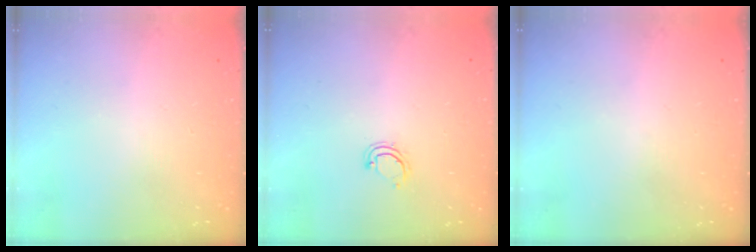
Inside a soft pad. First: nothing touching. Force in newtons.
{"total": 3.9, "press": 3.9, "slide": 0.3}
{"total": 0.0}